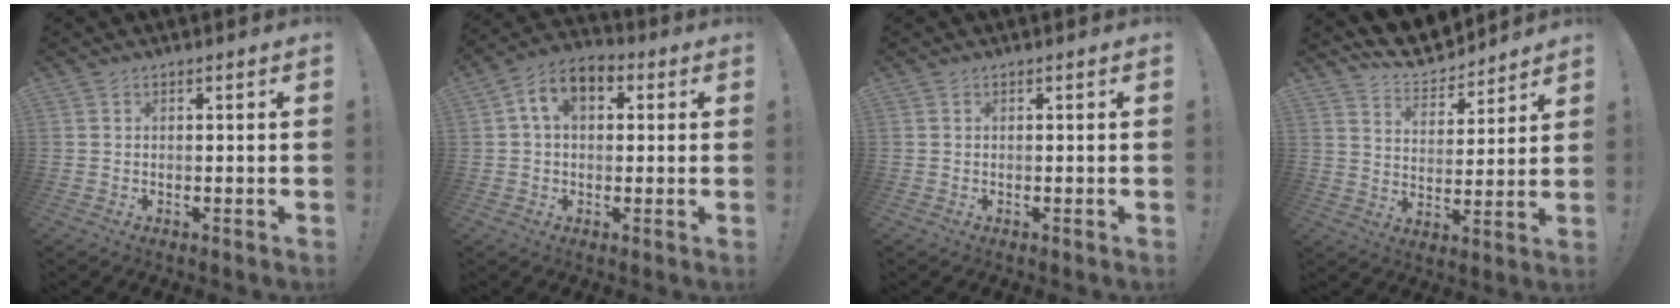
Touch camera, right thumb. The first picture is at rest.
{"total": 8.7, "force": [2.5, 5.5, 6.3], "torque": [-0.112, 0.011, 0.051]}
{"total": 0.0}
{"total": 10.1, "force": [9.2, 3.4, 2.2], "torque": [-0.047, -0.074, 0.172]}